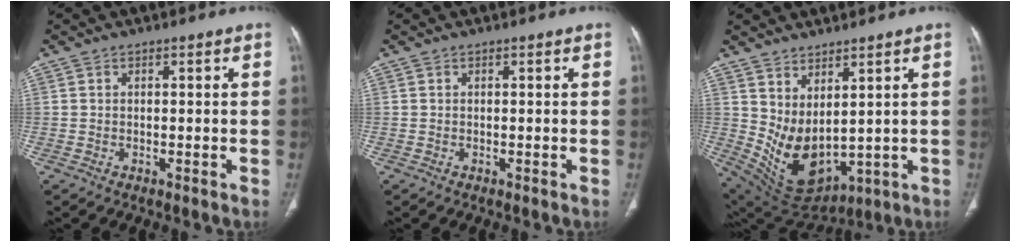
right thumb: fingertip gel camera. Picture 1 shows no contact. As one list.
[{"total": 0.0}, {"total": 11.6, "force": [3.2, 6.1, 9.3], "torque": [-0.158, -0.036, 0.095]}]